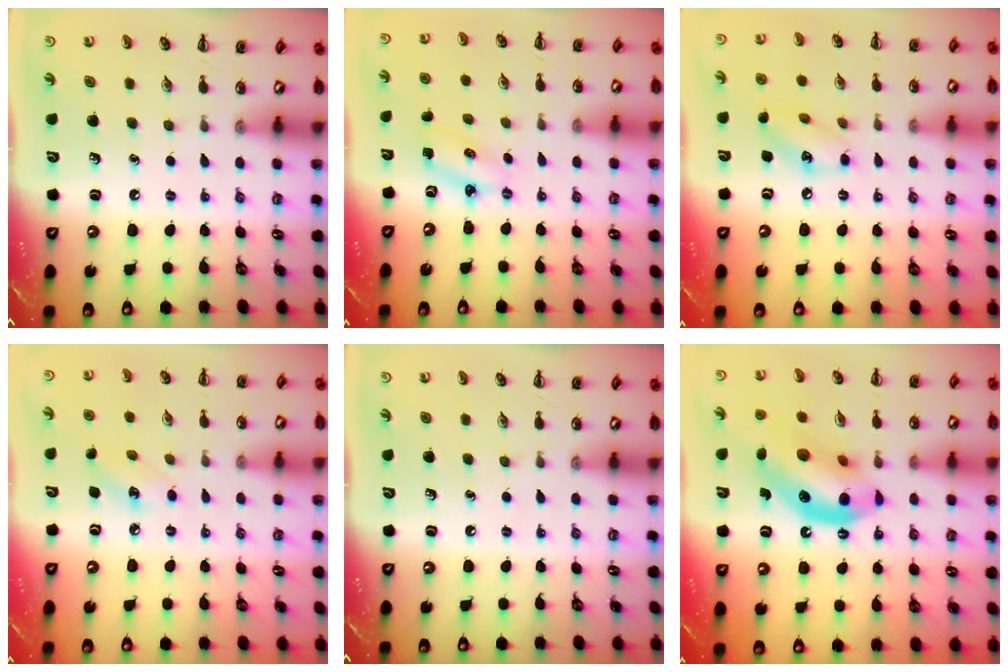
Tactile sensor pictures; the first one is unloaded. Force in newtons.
{"total": 2.4, "press": 2.3, "slide": 0.6}
{"total": 8.6, "press": 8.5, "slide": 0.8}
{"total": 5.8, "press": 5.6, "slide": 1.6}
{"total": 0.0}
{"total": 14.7, "press": 14.2, "slide": 3.6}